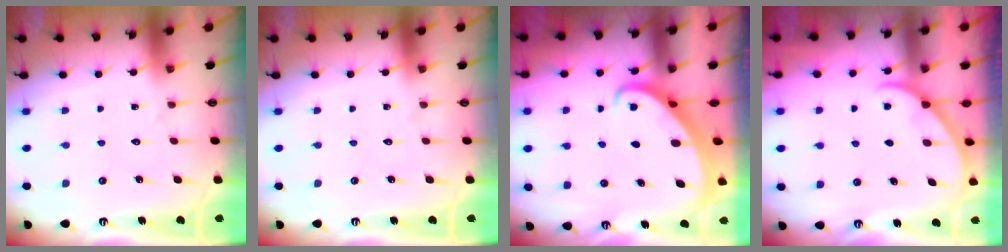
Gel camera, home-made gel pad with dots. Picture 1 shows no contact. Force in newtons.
{"total": 0.0}
{"total": 2.5, "press": 2.5, "slide": 0.2}
{"total": 1.8, "press": 1.8, "slide": 0.1}